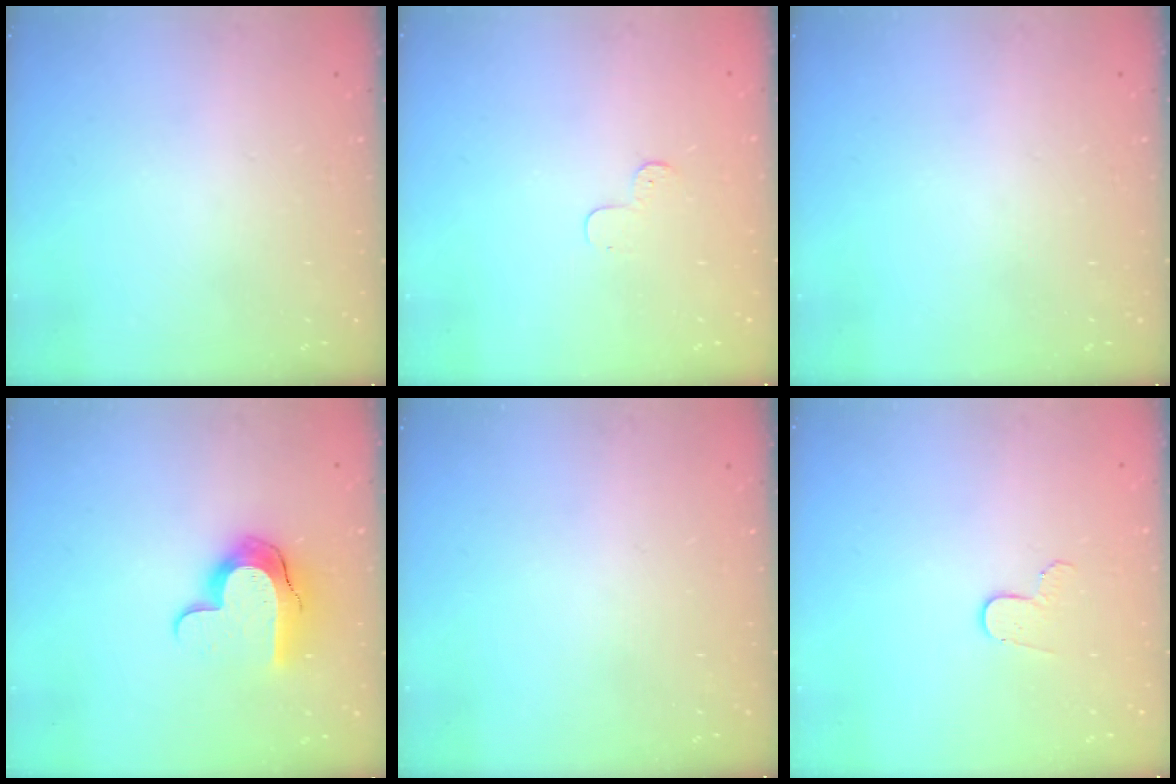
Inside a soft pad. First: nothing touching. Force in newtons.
{"total": 3.5, "press": 3.5, "slide": 0.4}
{"total": 0.0}
{"total": 11.1, "press": 11.1, "slide": 0.8}
{"total": 0.0}
{"total": 4.5, "press": 4.5, "slide": 0.3}